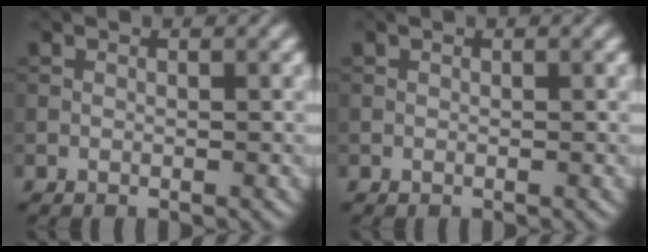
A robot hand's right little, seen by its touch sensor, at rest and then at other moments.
{"total": 0.0}